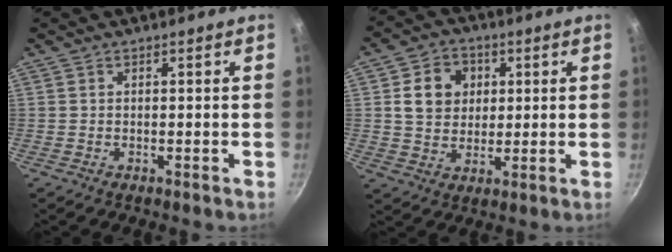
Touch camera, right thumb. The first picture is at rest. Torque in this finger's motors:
{"motor_torque": [-0.56, 1.20, 0.53, 0.66, 0.05]}